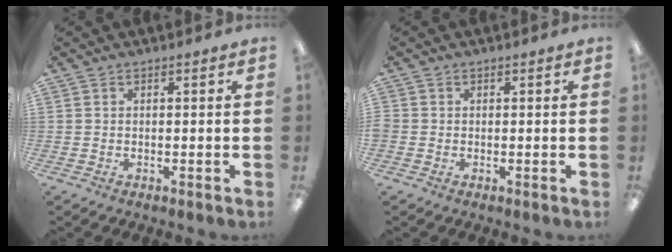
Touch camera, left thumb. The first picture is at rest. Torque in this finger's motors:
{"motor_torque": [-0.53, 0.63, 1.00, -0.04, 0.03]}